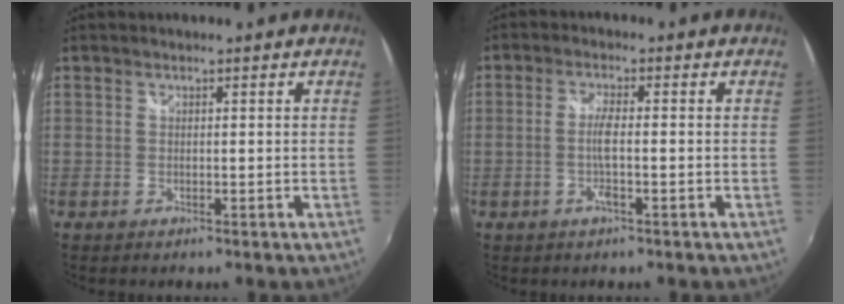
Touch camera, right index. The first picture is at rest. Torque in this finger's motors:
{"motor_torque": [1.22, 0.92, 0.12, 0.05]}